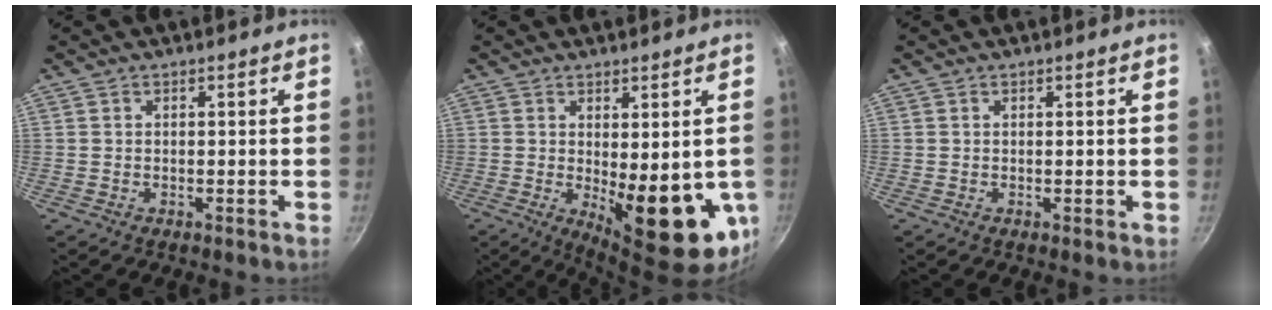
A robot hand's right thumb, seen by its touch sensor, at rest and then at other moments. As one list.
[{"total": 15.2, "force": [-2.1, 5.8, 13.9], "torque": [-0.167, -0.027, -0.012]}, {"total": 0.0}]